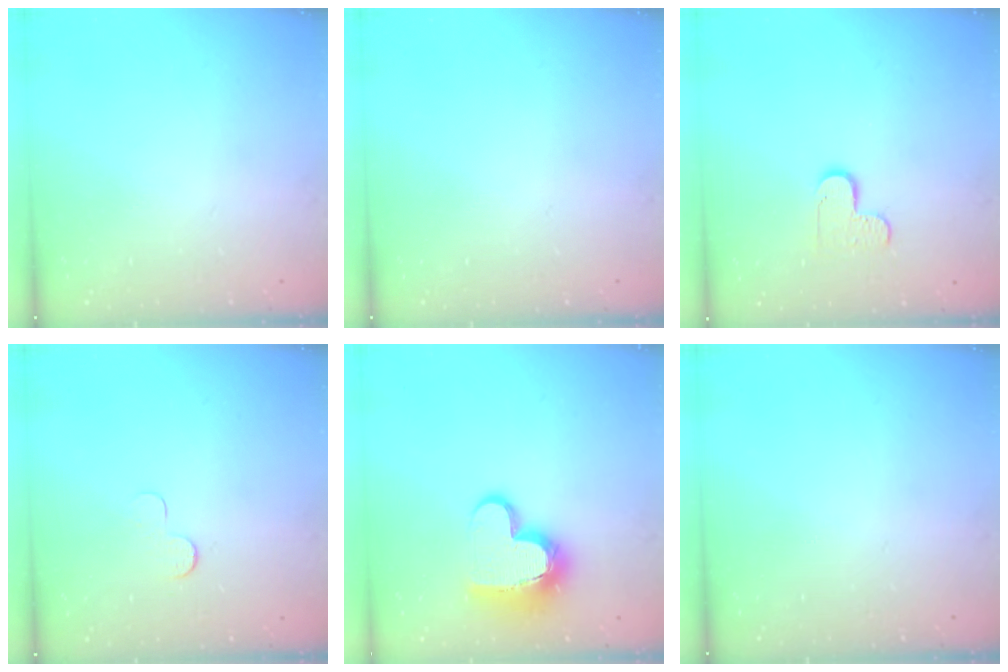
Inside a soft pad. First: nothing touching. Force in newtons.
{"total": 0.0}
{"total": 5.5, "press": 5.5, "slide": 0.5}
{"total": 3.7, "press": 3.7, "slide": 0.4}
{"total": 12.7, "press": 12.7, "slide": 1.4}
{"total": 0.0}